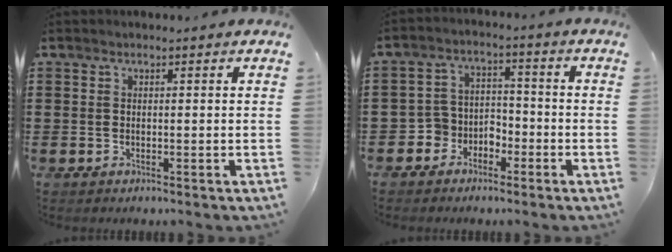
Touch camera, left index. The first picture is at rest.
{"total": 4.6, "force": [-3.2, 3.2, 0.4], "torque": [-0.019, 0.010, -0.067]}